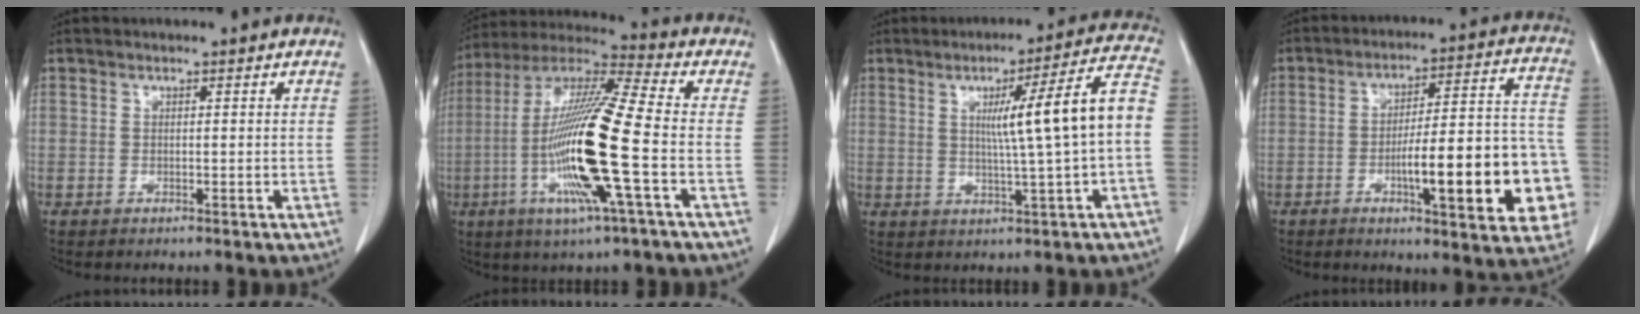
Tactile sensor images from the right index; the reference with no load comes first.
{"total": 18.7, "force": [-4.3, 0.3, 18.2], "torque": [-0.372, -0.012, -0.091]}
{"total": 12.7, "force": [0.3, -1.1, 12.6], "torque": [-0.176, 0.015, 0.003]}
{"total": 19.7, "force": [-5.7, 3.7, 18.5], "torque": [-0.192, 0.031, -0.067]}